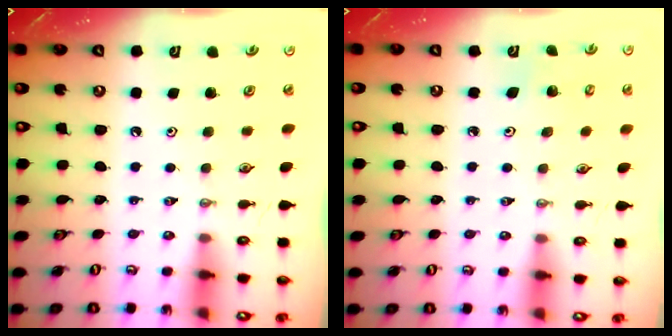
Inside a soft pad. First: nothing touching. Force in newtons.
{"total": 3.7, "press": 3.6, "slide": 0.3}